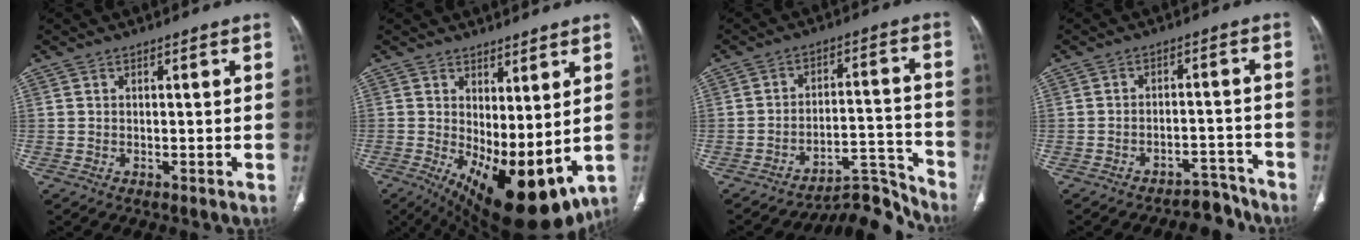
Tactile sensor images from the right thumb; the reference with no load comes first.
{"total": 17.0, "force": [-0.4, 7.4, 15.3], "torque": [-0.248, -0.030, 0.022]}
{"total": 8.9, "force": [-8.9, 0.6, -0.5], "torque": [0.025, 0.121, -0.142]}
{"total": 6.4, "force": [-5.8, 2.6, 0.8], "torque": [0.008, 0.059, -0.083]}